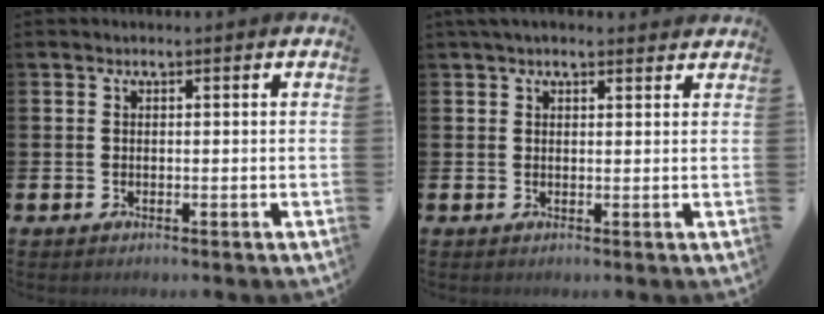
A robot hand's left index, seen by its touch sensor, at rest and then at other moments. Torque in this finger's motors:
{"motor_torque": [1.12, -1.02, 0.30, 0.21]}